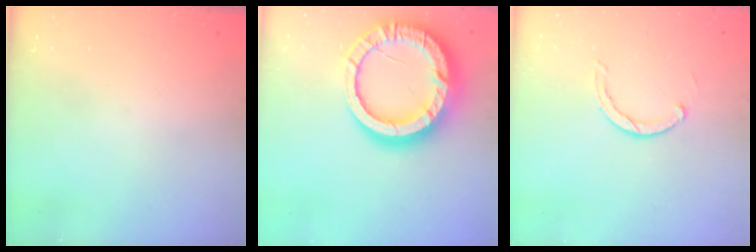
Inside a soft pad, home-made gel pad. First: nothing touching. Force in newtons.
{"total": 22.5, "press": 22.4, "slide": 2.0}
{"total": 2.8, "press": 2.8, "slide": 0.2}